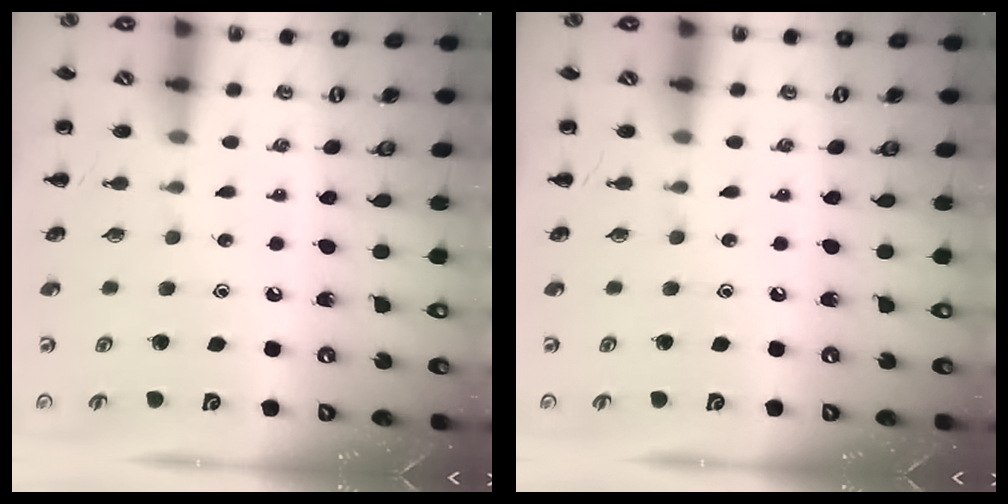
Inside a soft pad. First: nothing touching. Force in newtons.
{"total": 0.0}